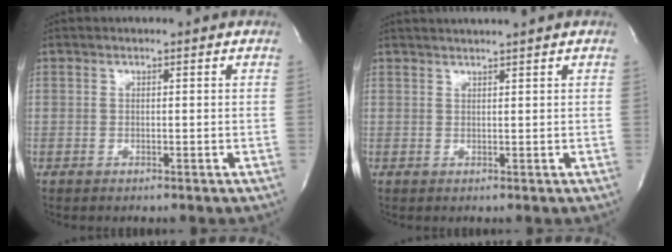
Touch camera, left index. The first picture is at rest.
{"total": 3.8, "force": [3.4, -1.0, 1.4], "torque": [-0.015, 0.014, 0.052]}